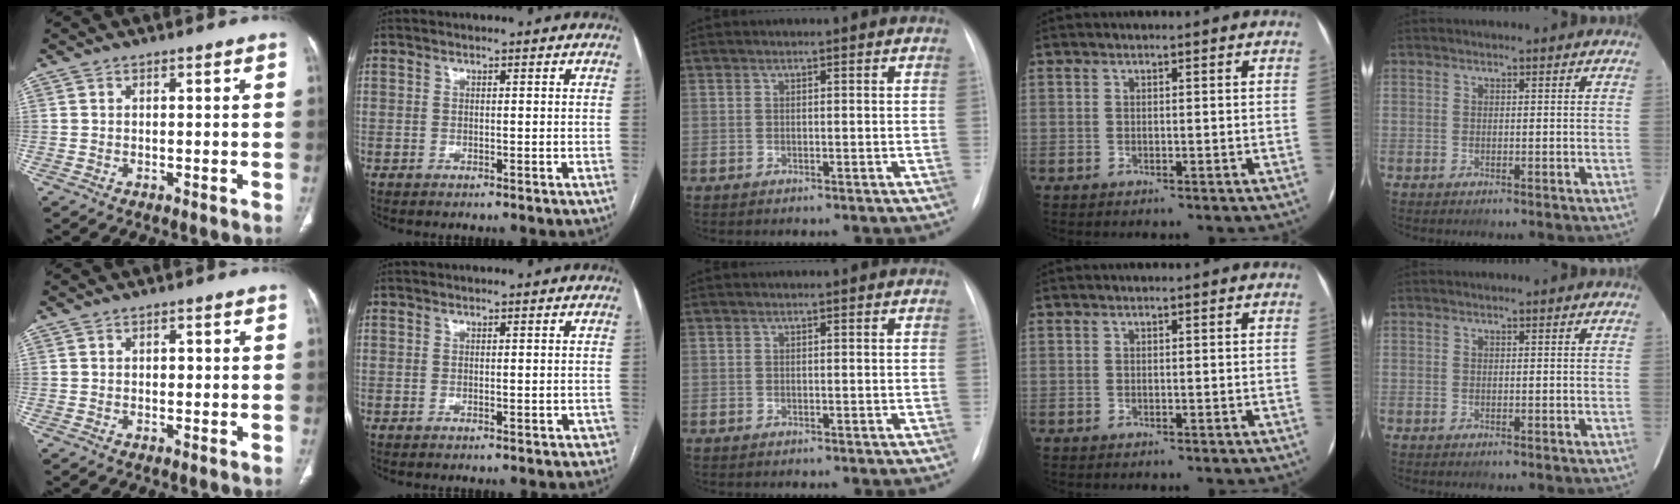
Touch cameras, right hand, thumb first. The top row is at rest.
{"thumb": {"total": 1.3, "force": [0.2, 0.9, 0.9], "torque": [-0.009, 0.002, 0.001]}, "index": {"total": 1.1, "force": [-0.5, 0.5, 0.9], "torque": [-0.007, 0.001, -0.001]}}